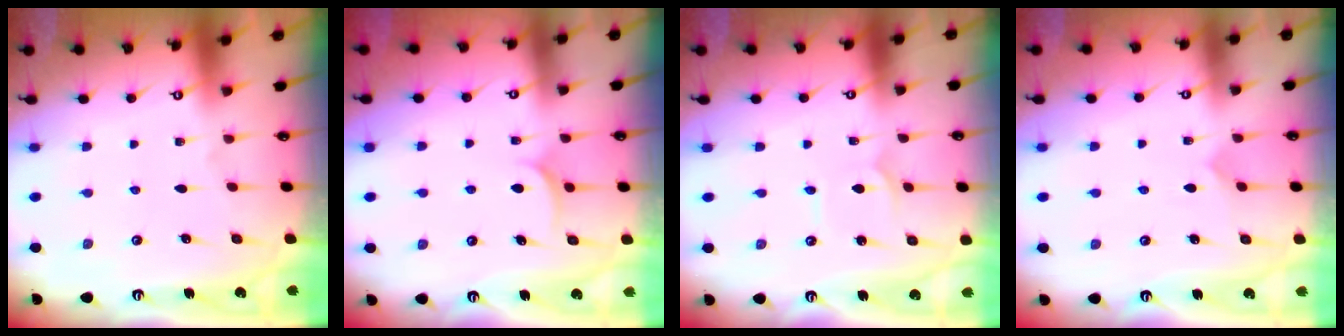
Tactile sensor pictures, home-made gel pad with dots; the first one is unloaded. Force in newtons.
{"total": 5.7, "press": 5.7, "slide": 0.3}
{"total": 1.1, "press": 1.1, "slide": 0.1}
{"total": 2.5, "press": 2.5, "slide": 0.2}